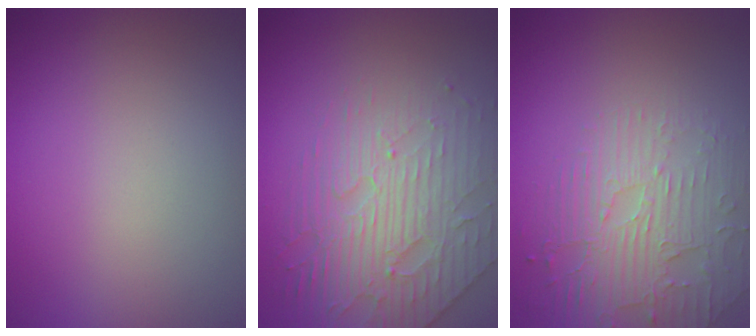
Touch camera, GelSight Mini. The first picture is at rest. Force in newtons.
{"total": 5.0, "press": 4.4, "slide": 2.5}
{"total": 2.8, "press": 2.5, "slide": 1.4}